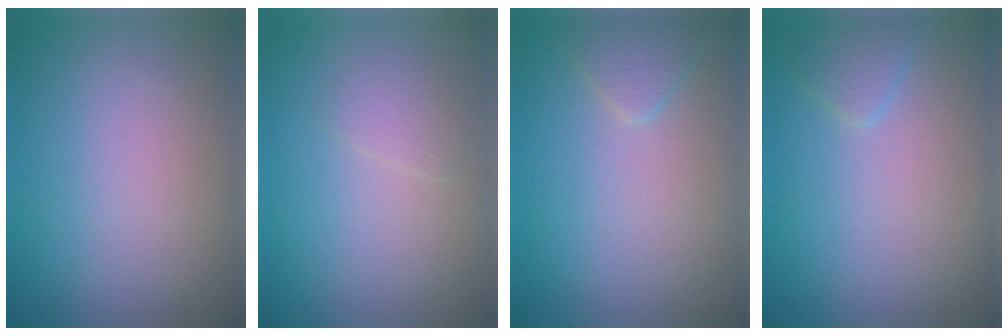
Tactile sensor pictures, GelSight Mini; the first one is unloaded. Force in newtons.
{"total": 1.3, "press": 1.2, "slide": 0.0}
{"total": 1.4, "press": 1.4, "slide": 0.1}
{"total": 1.2, "press": 1.2, "slide": 0.1}